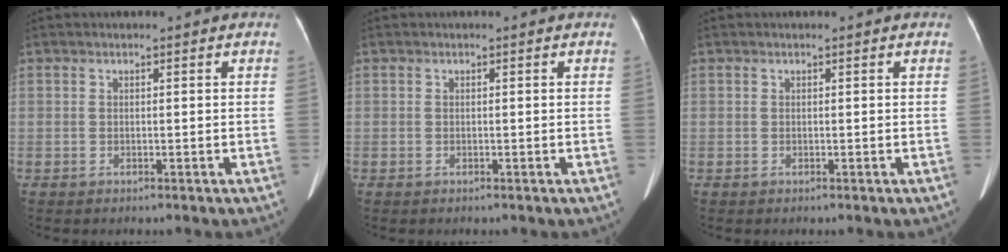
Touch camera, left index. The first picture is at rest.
{"total": 0.0}
{"total": 0.0}